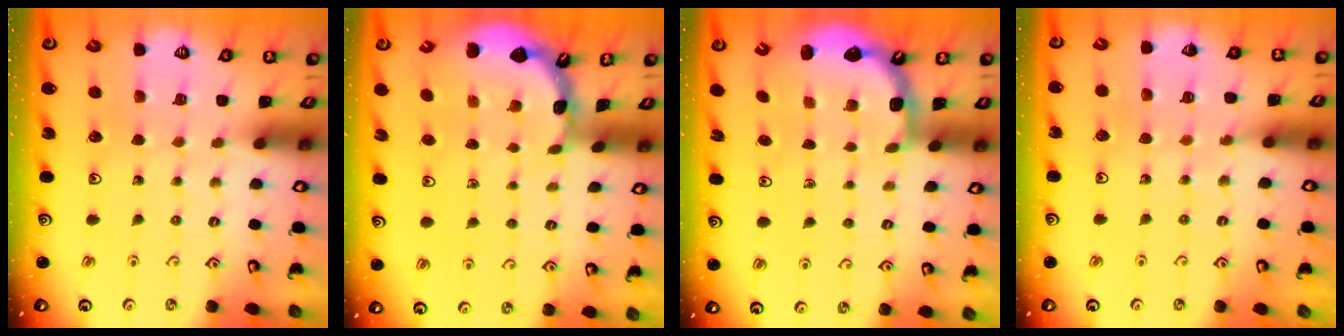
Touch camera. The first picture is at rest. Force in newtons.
{"total": 1.8, "press": 1.8, "slide": 0.1}
{"total": 2.6, "press": 2.2, "slide": 1.3}
{"total": 5.2, "press": 5.1, "slide": 1.3}